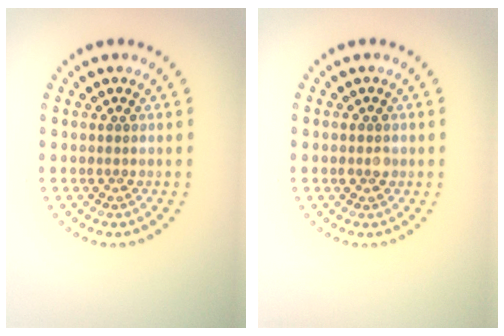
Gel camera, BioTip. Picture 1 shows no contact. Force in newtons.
{"total": 1.4, "press": 1.4, "slide": 0.0}